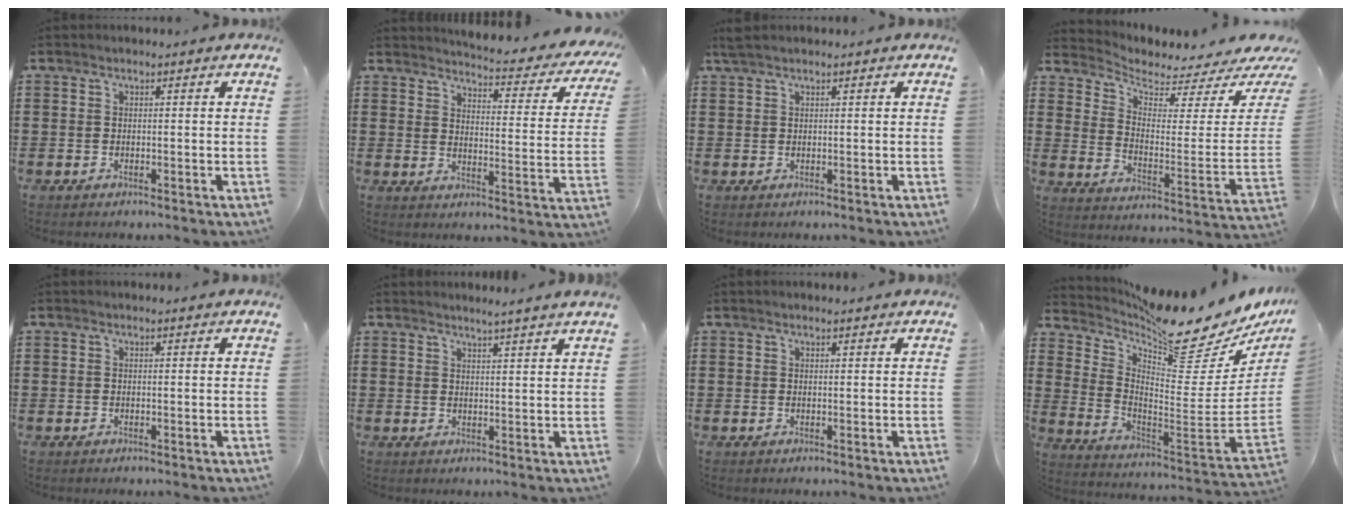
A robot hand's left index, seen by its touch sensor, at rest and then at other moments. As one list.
[{"total": 4.1, "force": [3.9, 0.0, 1.4], "torque": [-0.034, -0.041, 0.057]}, {"total": 1.1, "force": [0.9, 0.1, 0.7], "torque": [-0.015, 0.000, 0.017]}, {"total": 3.5, "force": [3.1, 1.1, 1.1], "torque": [-0.048, -0.033, 0.049]}, {"total": 0.0}, {"total": 2.7, "force": [2.5, -0.9, 0.6], "torque": [-0.015, -0.009, 0.046]}, {"total": 0.7, "force": [0.6, 0.0, 0.3], "torque": [-0.007, 0.000, 0.011]}, {"total": 10.7, "force": [9.5, 0.9, 4.8], "torque": [-0.098, -0.104, 0.151]}]